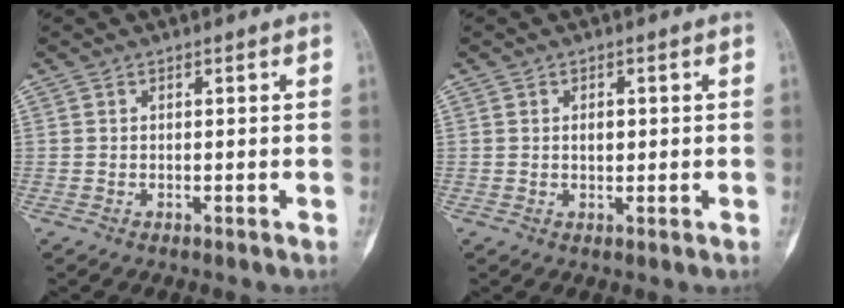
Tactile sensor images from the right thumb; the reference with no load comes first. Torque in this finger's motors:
{"motor_torque": [0.32, 0.18, 0.17, -0.44, 0.12]}